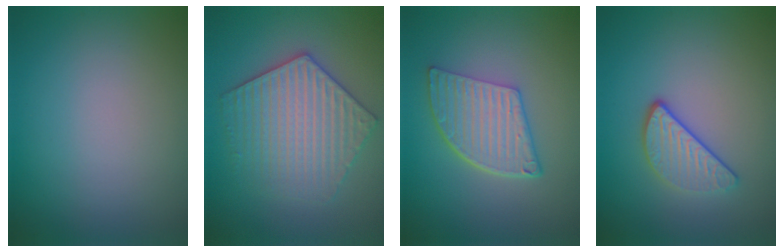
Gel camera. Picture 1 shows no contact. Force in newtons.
{"total": 6.1, "press": 6.1, "slide": 0.9}
{"total": 5.7, "press": 4.2, "slide": 3.8}
{"total": 3.0, "press": 2.5, "slide": 1.6}